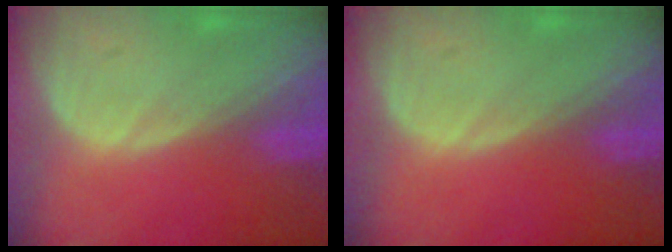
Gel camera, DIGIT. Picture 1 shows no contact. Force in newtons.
{"total": 0.0}